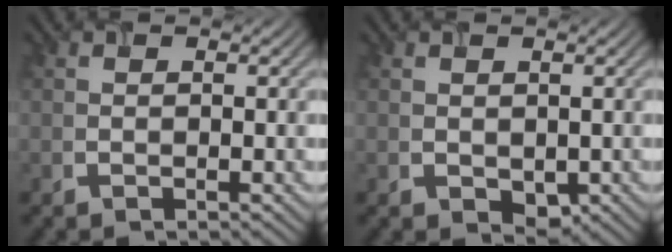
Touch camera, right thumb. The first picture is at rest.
{"total": 1.7, "force": [-0.1, 1.3, 1.2], "torque": [-0.022, -0.009, 0.006]}